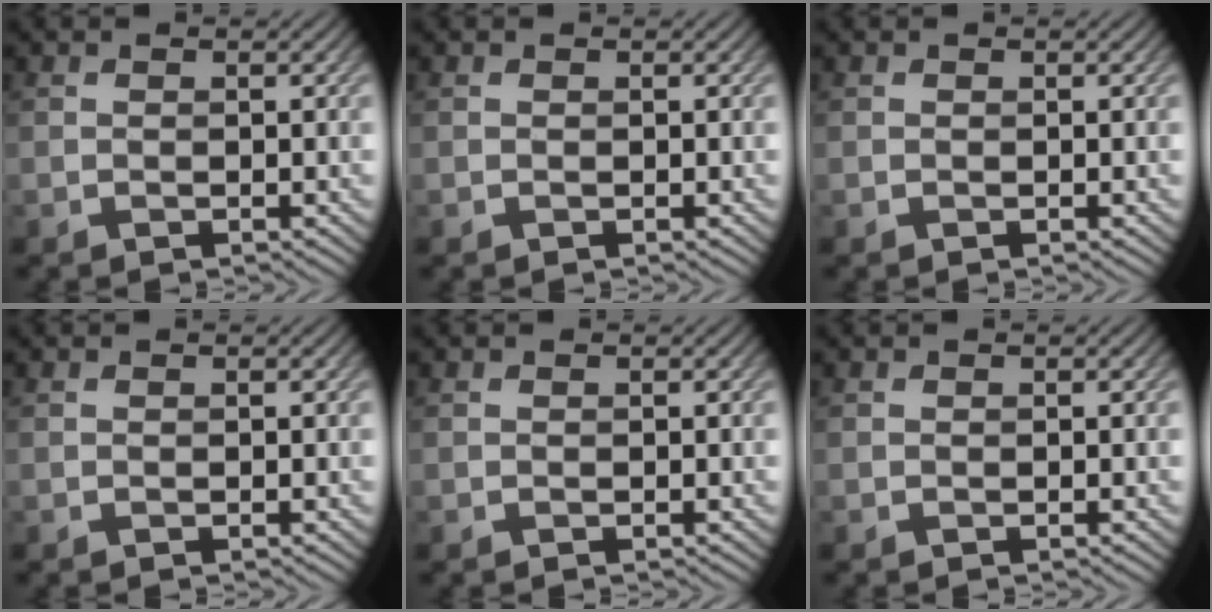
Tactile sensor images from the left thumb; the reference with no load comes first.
{"total": 0.0}
{"total": 0.0}
{"total": 0.0}
{"total": 0.0}
{"total": 0.0}